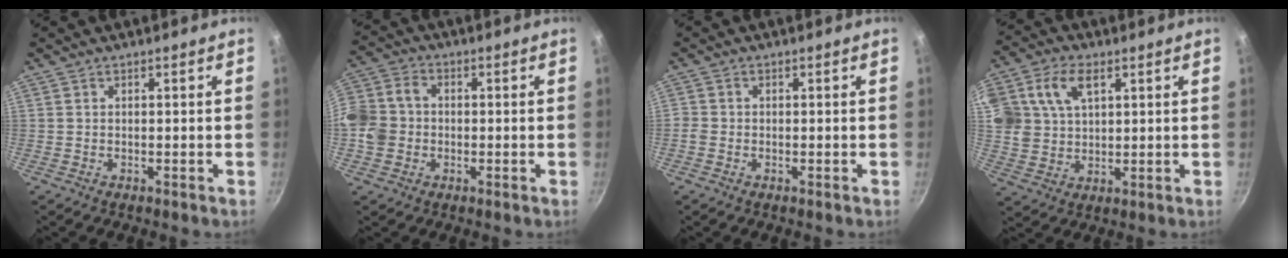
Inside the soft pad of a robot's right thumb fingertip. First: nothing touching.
{"total": 9.0, "force": [-1.4, 7.6, 4.6], "torque": [-0.070, 0.022, -0.044]}
{"total": 1.5, "force": [-0.6, 1.2, 0.6], "torque": [-0.012, 0.003, -0.016]}
{"total": 14.0, "force": [5.2, 9.9, 8.4], "torque": [-0.173, 0.011, 0.099]}